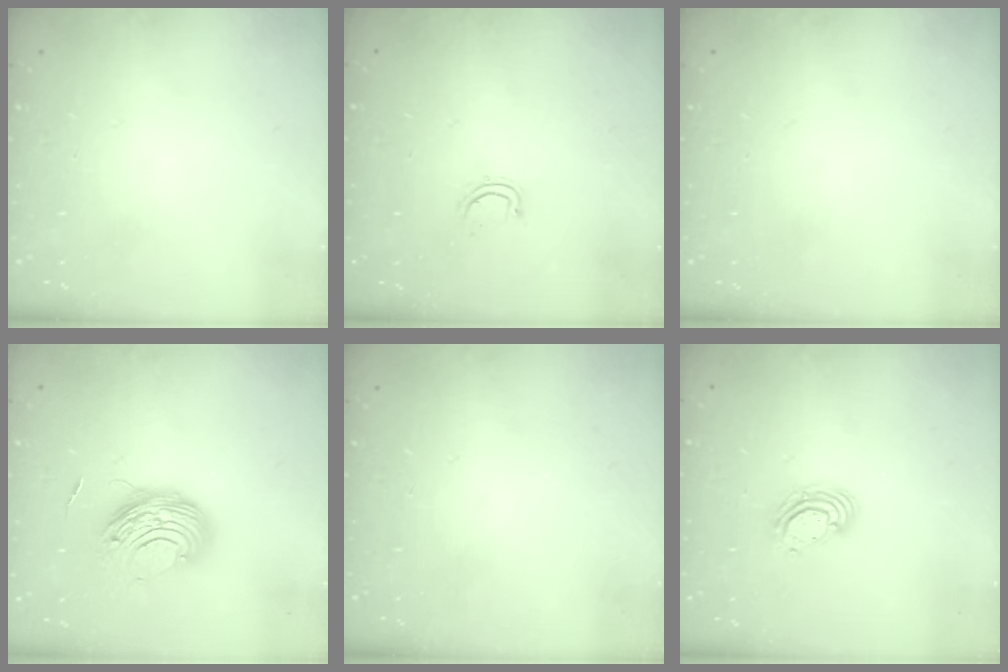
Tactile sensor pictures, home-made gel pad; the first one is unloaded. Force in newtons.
{"total": 4.3, "press": 4.2, "slide": 1.0}
{"total": 0.0}
{"total": 9.6, "press": 9.5, "slide": 1.2}
{"total": 0.0}
{"total": 6.8, "press": 6.7, "slide": 0.8}